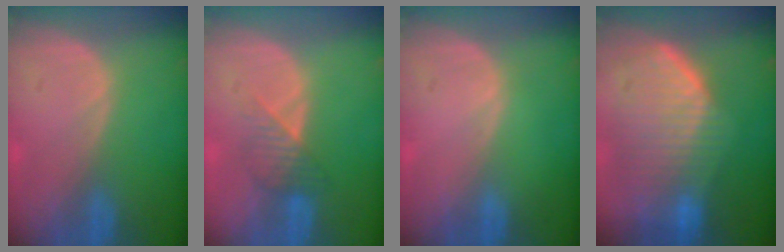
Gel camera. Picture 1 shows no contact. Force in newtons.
{"total": 3.6, "press": 3.3, "slide": 1.3}
{"total": 0.0}
{"total": 10.4, "press": 9.0, "slide": 5.1}